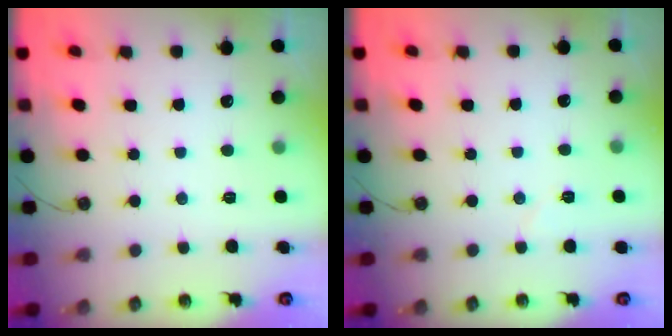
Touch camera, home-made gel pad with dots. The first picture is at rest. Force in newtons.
{"total": 3.0, "press": 2.8, "slide": 1.0}